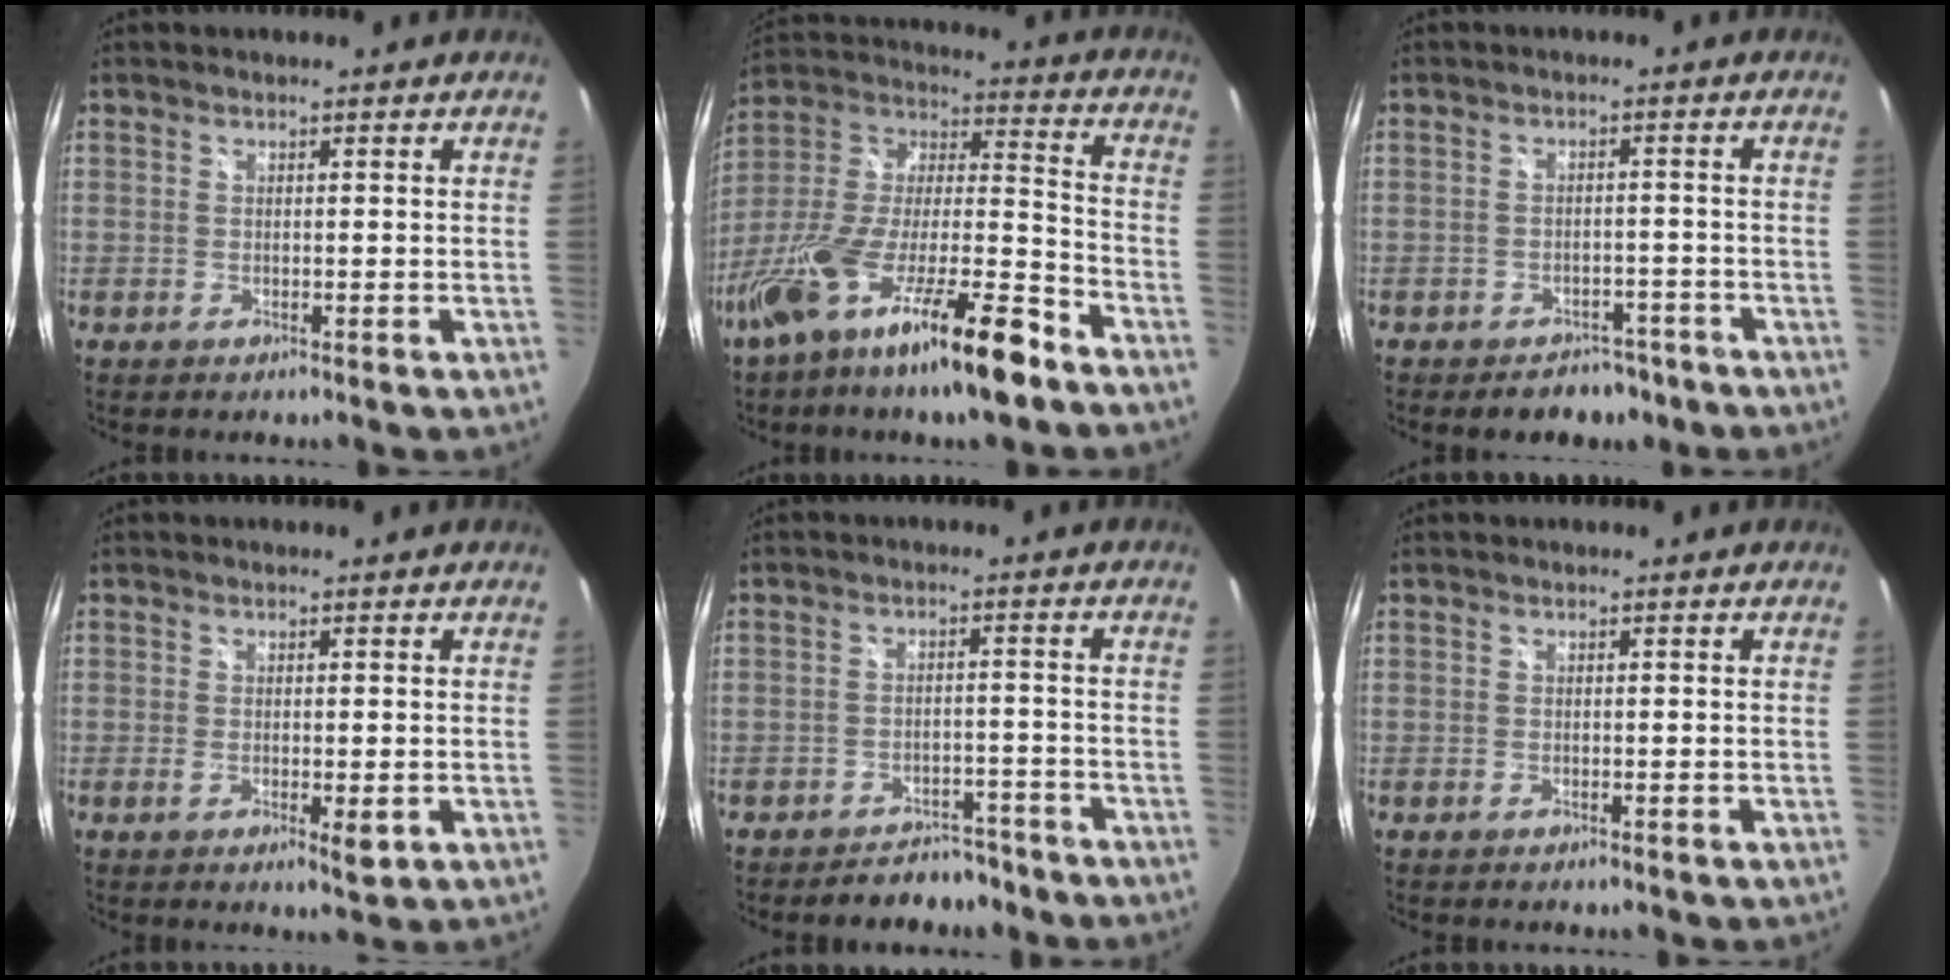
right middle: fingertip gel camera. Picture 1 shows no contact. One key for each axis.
{"total": 22.4, "fx": -13.8, "fy": 4.1, "fz": 17.1, "tx": -0.307, "ty": -0.027, "tz": -0.247}
{"total": 5.9, "fx": -4.7, "fy": 3.2, "fz": 1.7, "tx": -0.034, "ty": 0.009, "tz": -0.054}
{"total": 3.2, "fx": -0.7, "fy": 0.9, "fz": 3.0, "tx": -0.048, "ty": -0.012, "tz": -0.009}
{"total": 6.4, "fx": -5.6, "fy": 2.6, "fz": 1.3, "tx": -0.029, "ty": 0.010, "tz": -0.072}
{"total": 0.0}